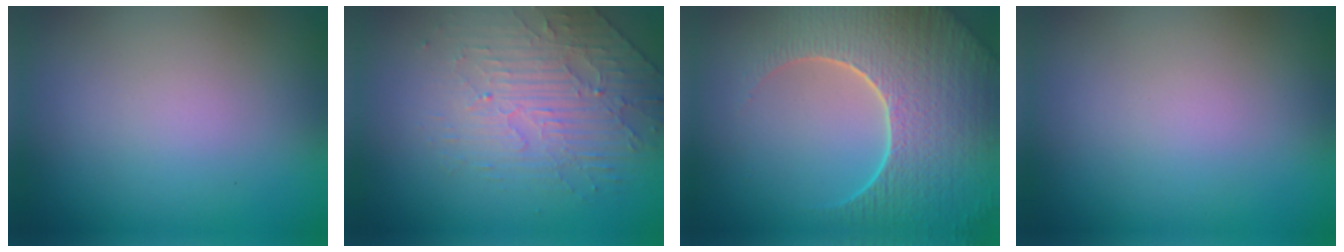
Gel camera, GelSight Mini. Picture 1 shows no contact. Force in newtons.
{"total": 4.5, "press": 3.3, "slide": 3.1}
{"total": 9.1, "press": 6.5, "slide": 6.3}
{"total": 0.0}